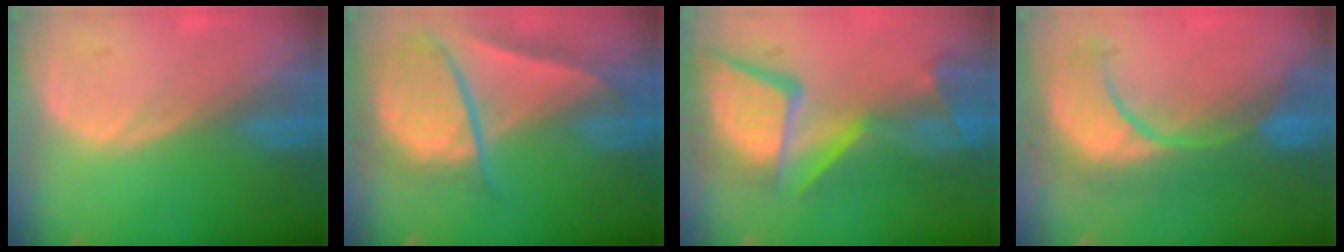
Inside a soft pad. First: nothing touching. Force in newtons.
{"total": 9.3, "press": 8.1, "slide": 4.7}
{"total": 13.9, "press": 11.3, "slide": 8.1}
{"total": 9.6, "press": 9.5, "slide": 1.7}